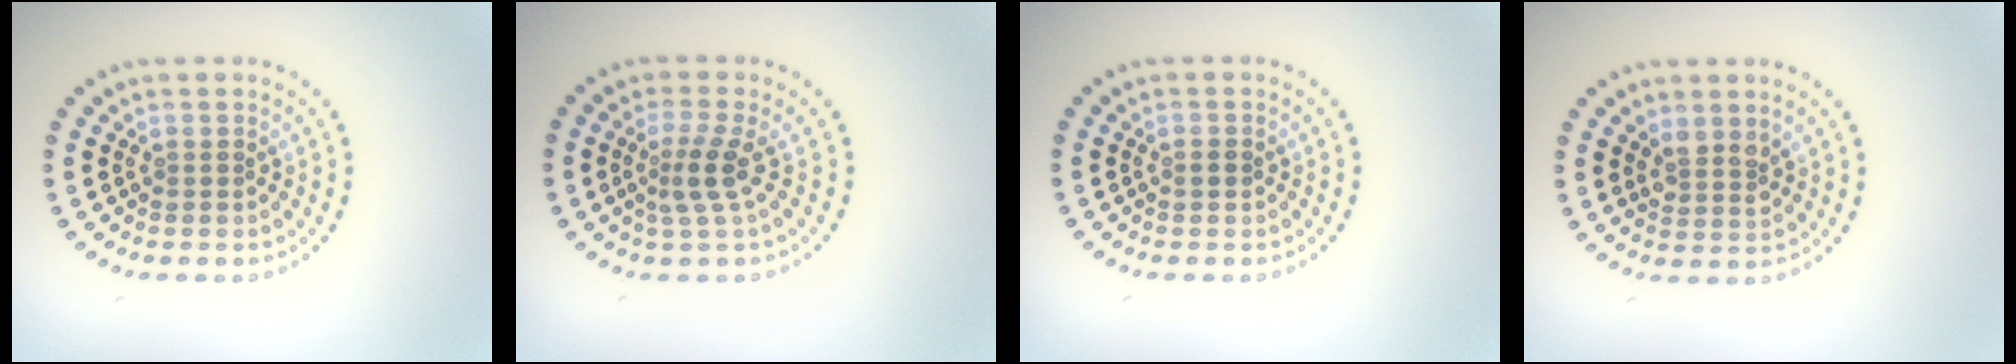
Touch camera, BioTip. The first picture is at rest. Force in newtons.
{"total": 2.5, "press": 1.8, "slide": 1.8}
{"total": 0.8, "press": 0.8, "slide": 0.1}
{"total": 1.8, "press": 1.5, "slide": 0.9}